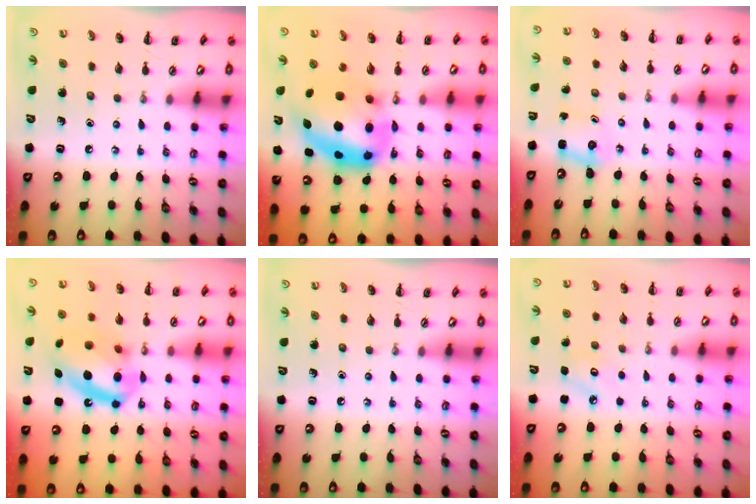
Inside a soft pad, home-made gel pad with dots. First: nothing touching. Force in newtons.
{"total": 14.2, "press": 13.7, "slide": 3.5}
{"total": 2.5, "press": 2.4, "slide": 0.8}
{"total": 16.8, "press": 16.4, "slide": 3.5}
{"total": 0.0}
{"total": 3.6, "press": 3.5, "slide": 0.7}